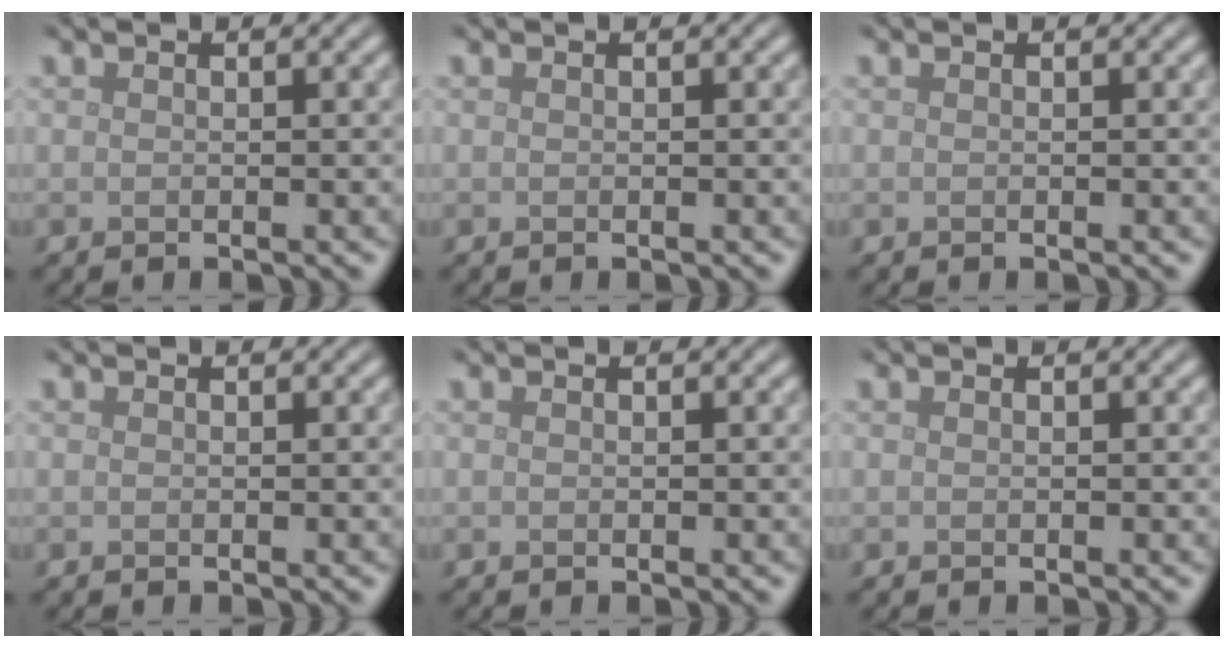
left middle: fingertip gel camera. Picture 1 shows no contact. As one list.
[{"total": 0.0}, {"total": 0.0}, {"total": 0.0}, {"total": 0.0}, {"total": 0.0}]